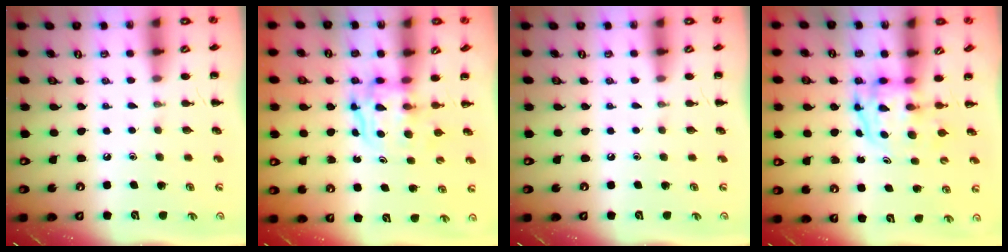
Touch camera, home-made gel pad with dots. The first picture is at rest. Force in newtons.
{"total": 3.7, "press": 3.6, "slide": 0.3}
{"total": 0.0}
{"total": 3.8, "press": 3.8, "slide": 0.6}